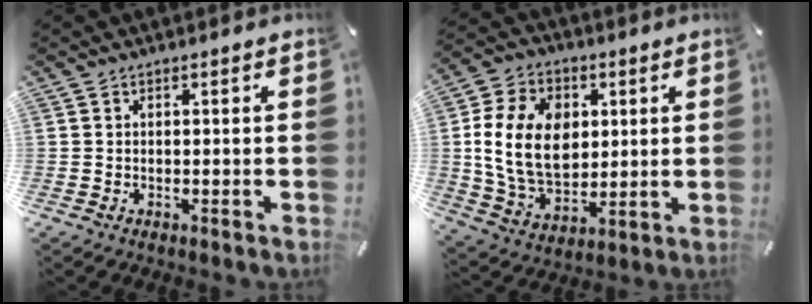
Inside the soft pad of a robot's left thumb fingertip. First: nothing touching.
{"total": 16.2, "force": [1.6, 12.1, 10.5], "torque": [-0.227, 0.012, 0.027]}